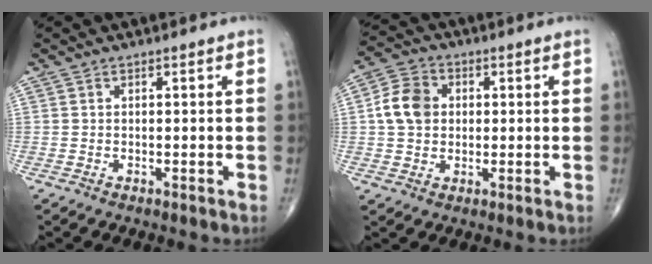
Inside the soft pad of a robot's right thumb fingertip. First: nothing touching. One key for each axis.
{"total": 7.8, "fx": 0.8, "fy": 6.2, "fz": 4.7, "tx": -0.074, "ty": 0.011, "tz": 0.008}